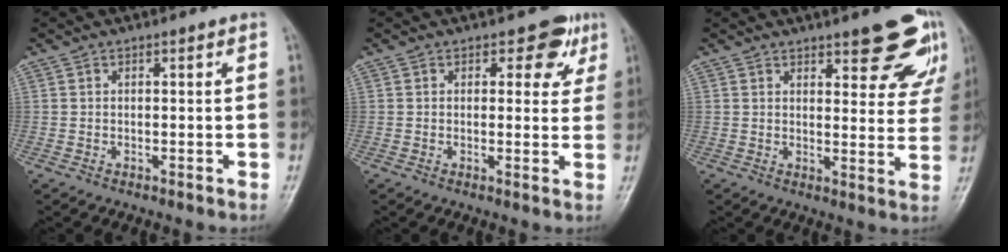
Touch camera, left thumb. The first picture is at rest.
{"total": 5.1, "force": [2.5, 3.4, 2.8], "torque": [0.004, -0.006, 0.023]}
{"total": 12.4, "force": [7.3, 4.4, 9.1], "torque": [-0.067, -0.037, 0.090]}